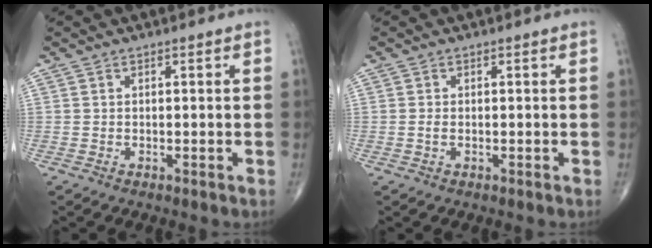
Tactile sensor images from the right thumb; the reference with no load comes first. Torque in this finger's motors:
{"motor_torque": [-0.31, -0.04, 0.06, 0.40, -0.18]}